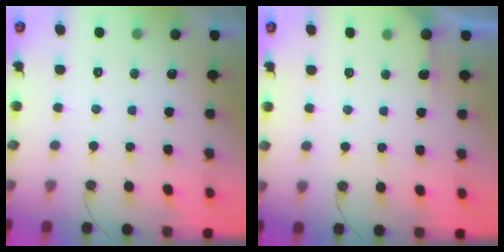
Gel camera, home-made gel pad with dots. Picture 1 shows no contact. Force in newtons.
{"total": 2.7, "press": 2.7, "slide": 0.2}